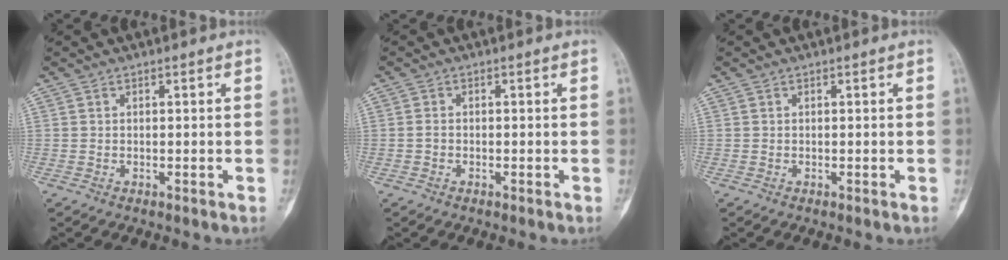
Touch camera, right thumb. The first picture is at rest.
{"total": 0.9, "force": [-0.3, 0.7, 0.4], "torque": [-0.005, 0.002, -0.009]}
{"total": 0.0}